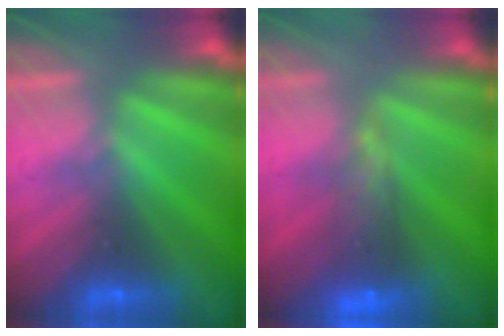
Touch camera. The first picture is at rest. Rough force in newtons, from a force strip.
{"total": 6.7}